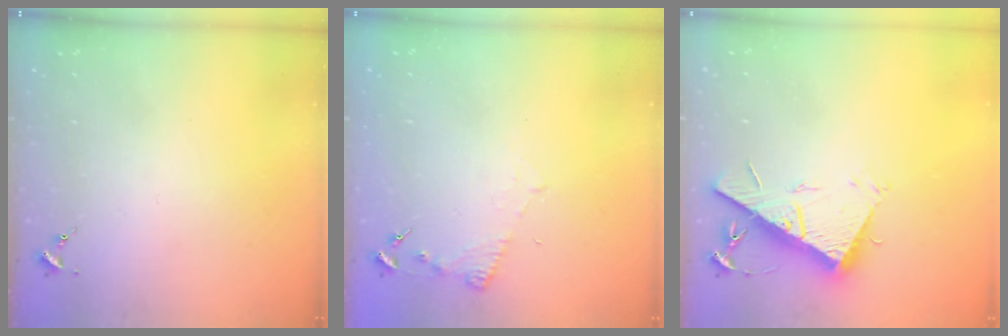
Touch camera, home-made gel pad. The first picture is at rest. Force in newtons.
{"total": 4.6, "press": 4.6, "slide": 0.5}
{"total": 17.5, "press": 17.5, "slide": 0.4}